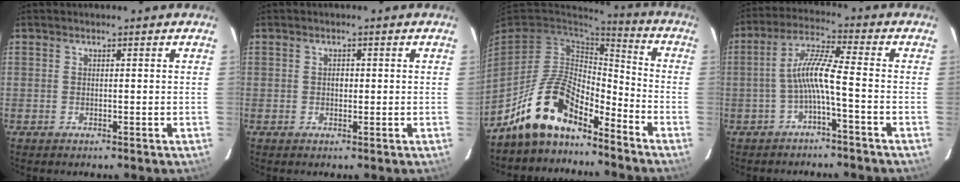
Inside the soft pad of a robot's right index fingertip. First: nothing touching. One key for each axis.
{"total": 1.1, "fx": 0.0, "fy": 1.0, "fz": 0.6, "tx": -0.008, "ty": 0.004, "tz": 0.000}
{"total": 13.7, "fx": -10.6, "fy": 5.2, "fz": 7.0, "tx": -0.155, "ty": 0.009, "tz": -0.199}
{"total": 6.5, "fx": -2.4, "fy": -0.2, "fz": 6.1, "tx": -0.138, "ty": 0.015, "tz": -0.046}